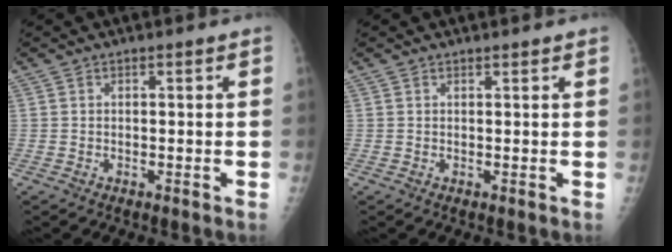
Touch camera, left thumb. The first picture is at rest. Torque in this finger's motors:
{"motor_torque": [-0.19, -0.03, -0.08, -0.03, 0.01]}